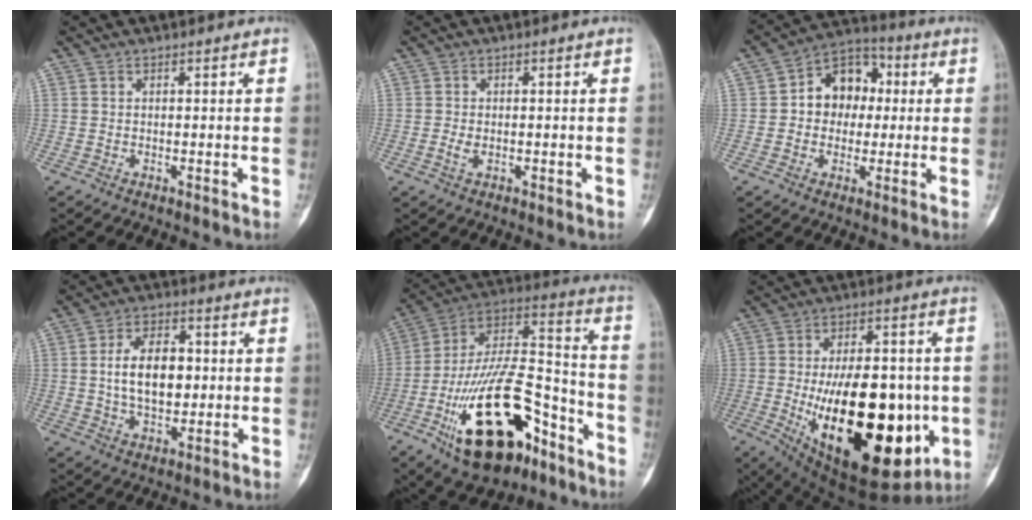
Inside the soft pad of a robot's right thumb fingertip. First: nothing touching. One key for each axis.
{"total": 1.8, "fx": -0.4, "fy": 1.2, "fz": 1.3, "tx": -0.029, "ty": 0.002, "tz": -0.009}
{"total": 11.4, "fx": 1.1, "fy": 8.9, "fz": 7.0, "tx": -0.062, "ty": 0.025, "tz": 0.006}
{"total": 11.4, "fx": 0.7, "fy": 6.9, "fz": 9.0, "tx": -0.133, "ty": 0.002, "tz": 0.015}
{"total": 28.5, "fx": -13.6, "fy": 13.4, "fz": 21.1, "tx": -0.381, "ty": 0.081, "tz": -0.223}
{"total": 29.7, "fx": -5.8, "fy": 14.2, "fz": 25.4, "tx": -0.363, "ty": -0.013, "tz": -0.061}